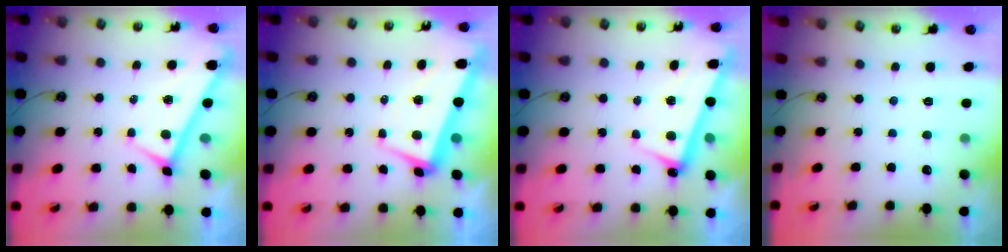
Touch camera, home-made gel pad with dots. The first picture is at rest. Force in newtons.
{"total": 2.2, "press": 0.4, "slide": 2.1}
{"total": 2.7, "press": 2.7, "slide": 0.6}
{"total": 0.0}